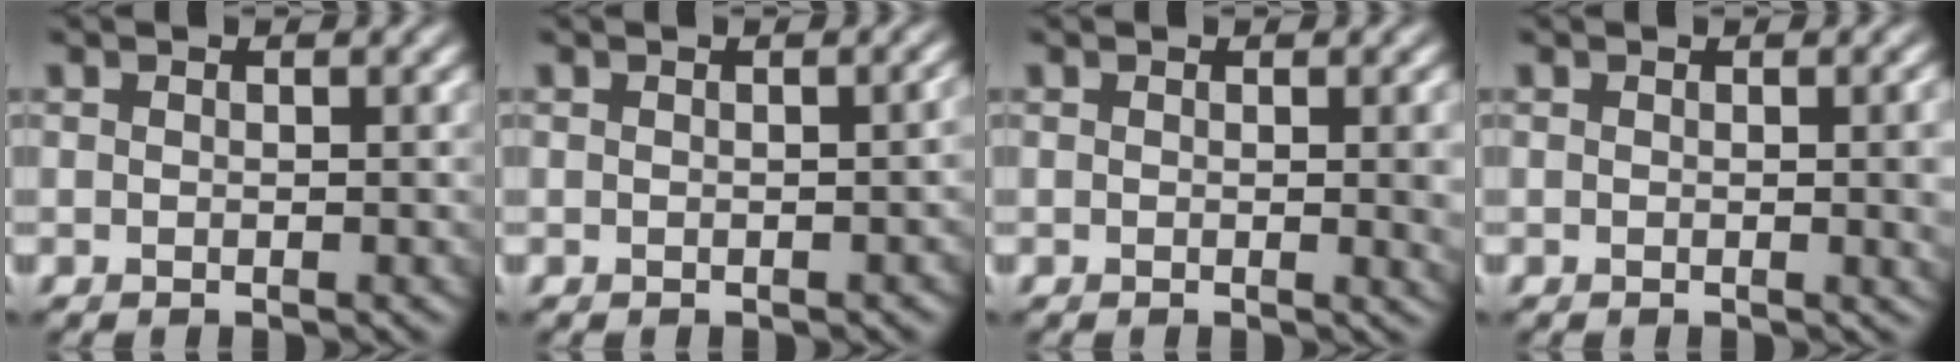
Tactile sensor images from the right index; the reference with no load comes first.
{"total": 1.3, "force": [-0.3, 0.4, 1.2], "torque": [-0.014, 0.000, -0.001]}
{"total": 2.6, "force": [0.1, 0.6, 2.5], "torque": [-0.026, -0.002, 0.000]}
{"total": 2.8, "force": [0.1, 0.8, 2.7], "torque": [-0.029, 0.001, -0.001]}